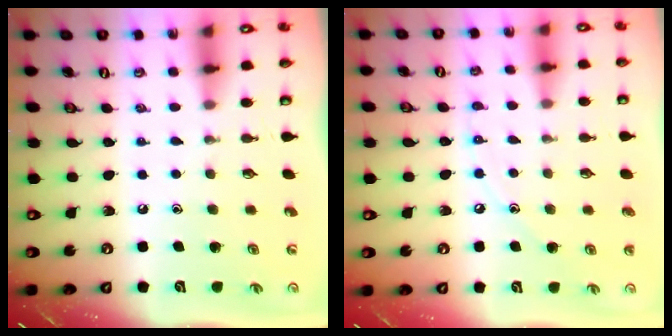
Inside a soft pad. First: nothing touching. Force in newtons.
{"total": 5.8, "press": 5.8, "slide": 0.3}